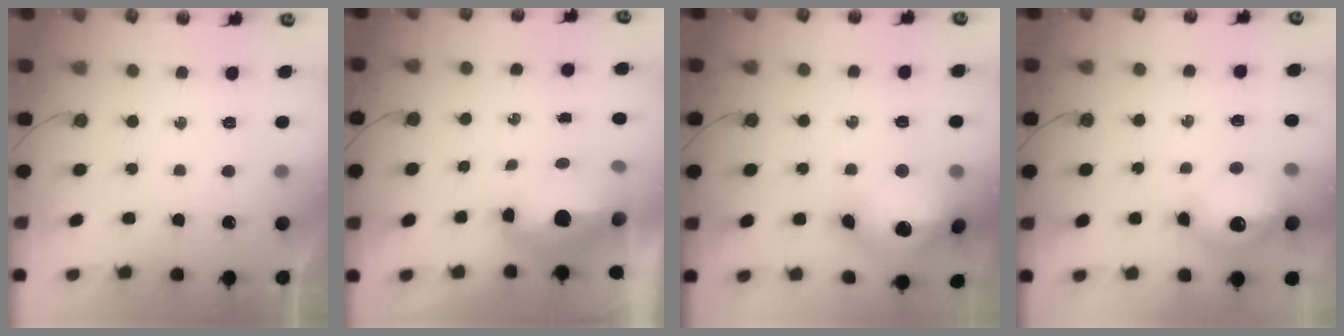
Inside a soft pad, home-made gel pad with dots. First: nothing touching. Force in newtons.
{"total": 9.9, "press": 9.9, "slide": 1.1}
{"total": 22.1, "press": 19.7, "slide": 10.2}
{"total": 14.2, "press": 14.1, "slide": 1.6}